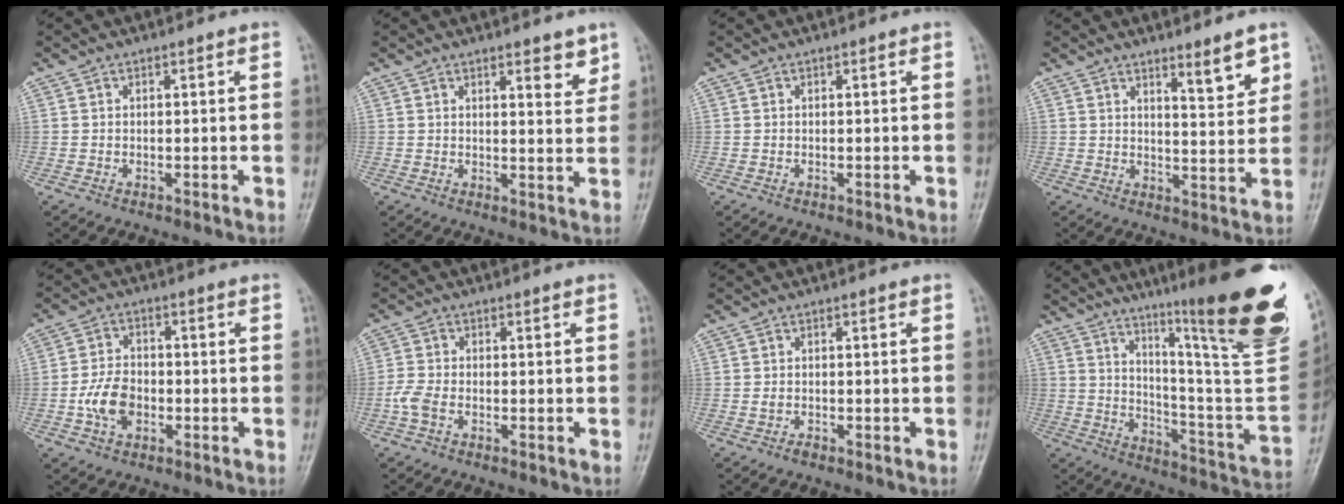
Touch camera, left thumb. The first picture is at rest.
{"total": 4.7, "force": [3.1, 1.5, 3.1], "torque": [-0.028, -0.022, 0.040]}
{"total": 0.0}
{"total": 6.2, "force": [4.1, 1.2, 4.4], "torque": [-0.055, -0.036, 0.062]}
{"total": 6.8, "force": [-2.0, 4.7, 4.5], "torque": [-0.072, 0.014, -0.042]}
{"total": 3.3, "force": [-1.5, 1.9, 2.2], "torque": [-0.055, 0.007, -0.034]}
{"total": 0.9, "force": [-0.6, 0.5, 0.5], "torque": [-0.007, 0.007, -0.008]}
{"total": 28.9, "force": [16.5, 3.3, 23.4], "torque": [-0.285, -0.089, 0.250]}